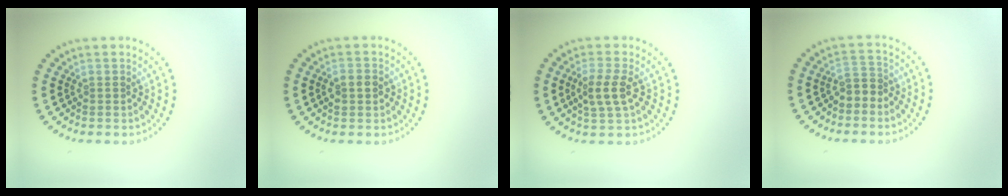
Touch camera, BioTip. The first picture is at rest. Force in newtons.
{"total": 2.2, "press": 2.2, "slide": 0.1}
{"total": 2.8, "press": 2.6, "slide": 0.9}
{"total": 1.8, "press": 1.5, "slide": 1.0}